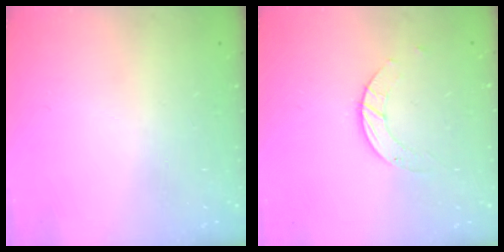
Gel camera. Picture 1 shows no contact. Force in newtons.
{"total": 2.8, "press": 2.8, "slide": 0.3}